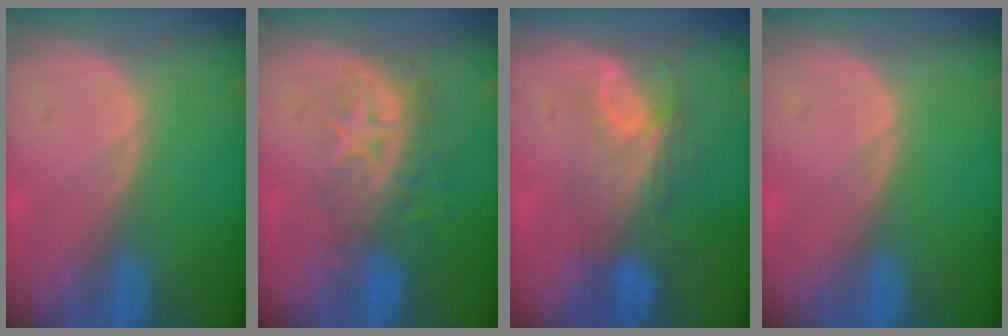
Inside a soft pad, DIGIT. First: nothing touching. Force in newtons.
{"total": 8.5, "press": 7.0, "slide": 4.8}
{"total": 7.6, "press": 6.6, "slide": 3.7}
{"total": 0.0}